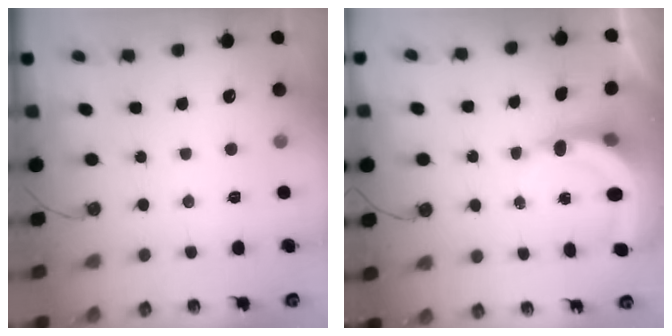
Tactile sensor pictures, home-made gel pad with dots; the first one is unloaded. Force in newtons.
{"total": 5.2, "press": 5.2, "slide": 0.6}